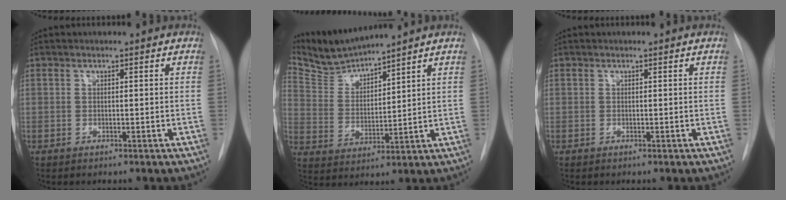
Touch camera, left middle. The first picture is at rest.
{"total": 7.8, "force": [7.7, -0.3, 1.0], "torque": [-0.040, 0.006, 0.168]}
{"total": 0.0}